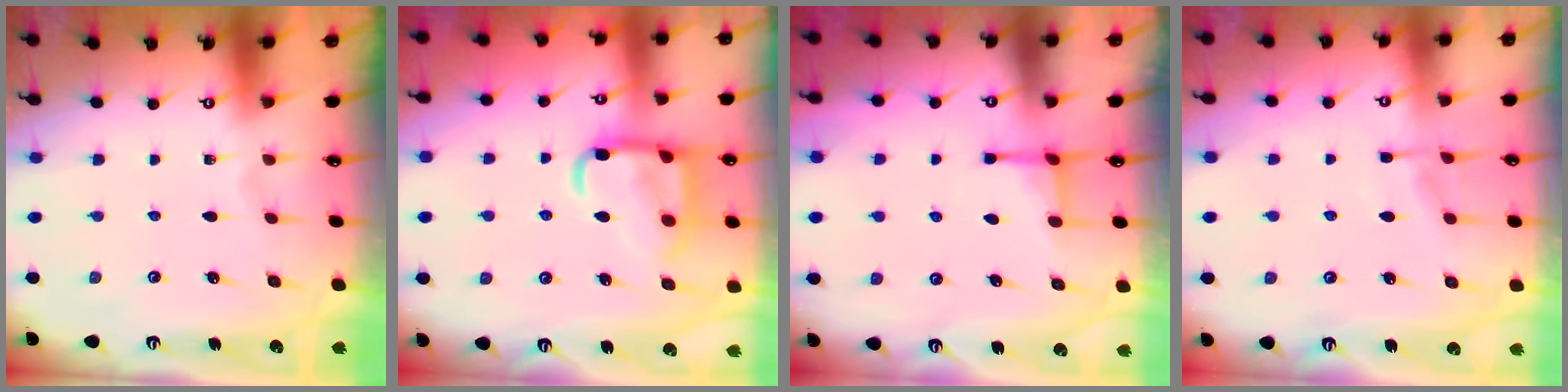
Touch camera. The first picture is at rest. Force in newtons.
{"total": 16.5, "press": 16.4, "slide": 1.5}
{"total": 2.5, "press": 2.3, "slide": 0.8}
{"total": 3.5, "press": 3.5, "slide": 0.7}